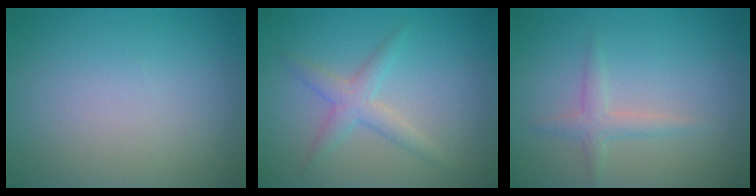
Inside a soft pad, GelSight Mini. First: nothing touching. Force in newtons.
{"total": 2.4, "press": 2.4, "slide": 0.0}
{"total": 1.7, "press": 1.7, "slide": 0.1}